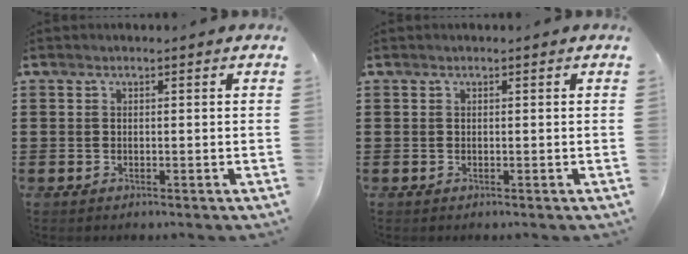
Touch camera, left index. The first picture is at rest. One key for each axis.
{"total": 0.0}